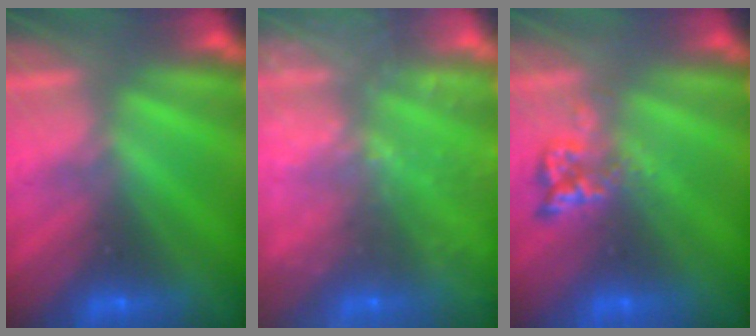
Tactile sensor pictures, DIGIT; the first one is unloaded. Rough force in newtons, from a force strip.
{"total": 6.8}
{"total": 2.4}